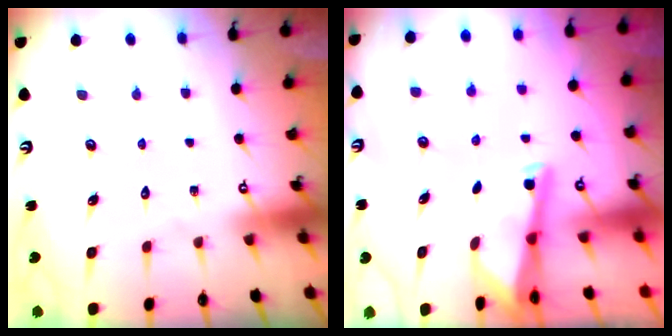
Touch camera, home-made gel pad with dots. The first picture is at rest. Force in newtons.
{"total": 3.0, "press": 3.0, "slide": 0.2}